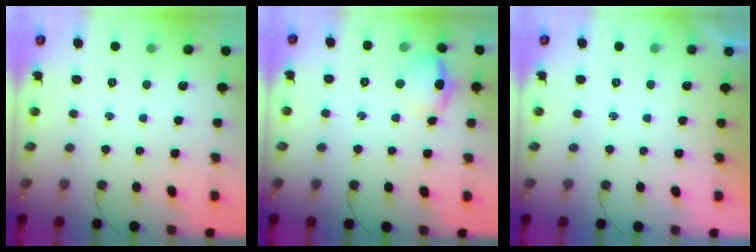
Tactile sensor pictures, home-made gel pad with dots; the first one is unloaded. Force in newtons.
{"total": 11.2, "press": 11.2, "slide": 1.4}
{"total": 0.0}